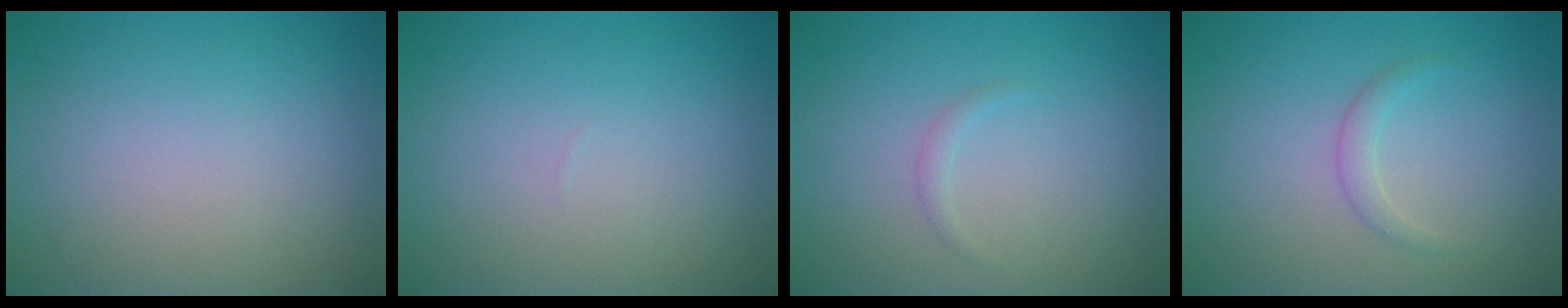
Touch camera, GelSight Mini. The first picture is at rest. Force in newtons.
{"total": 0.0}
{"total": 0.7, "press": 0.7, "slide": 0.0}
{"total": 1.2, "press": 1.2, "slide": 0.0}